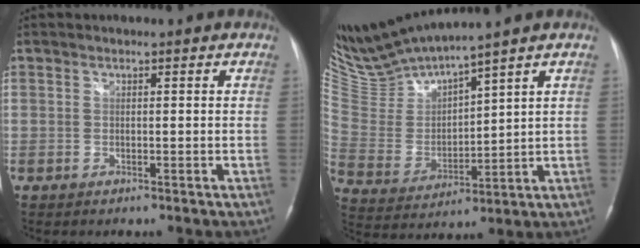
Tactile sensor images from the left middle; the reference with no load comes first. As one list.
[{"total": 12.0, "force": [11.3, -1.0, 3.9], "torque": [-0.099, -0.007, 0.240]}]